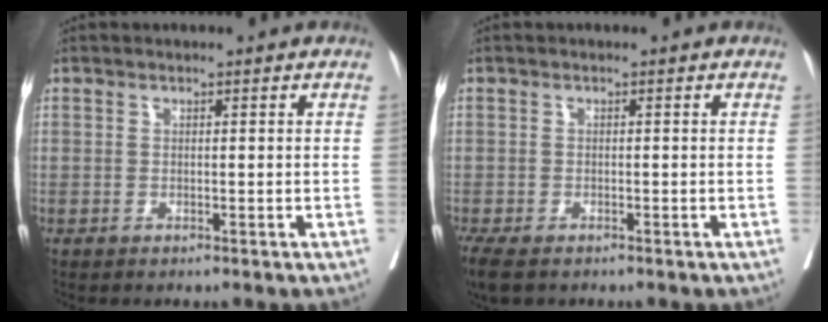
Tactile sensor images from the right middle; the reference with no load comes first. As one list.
[{"total": 5.7, "force": [-4.0, 2.5, 3.2], "torque": [-0.069, -0.017, -0.066]}]